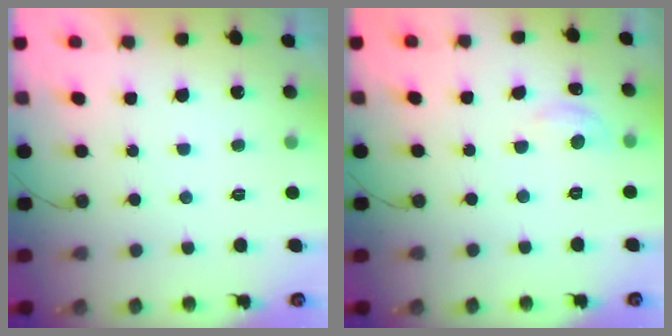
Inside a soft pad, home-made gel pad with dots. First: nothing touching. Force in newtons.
{"total": 5.6, "press": 5.6, "slide": 0.7}